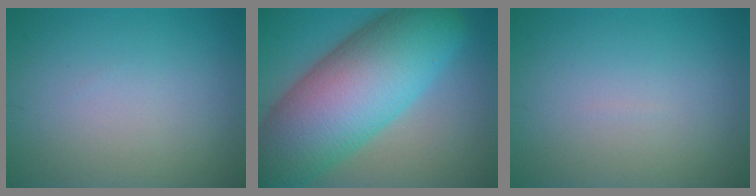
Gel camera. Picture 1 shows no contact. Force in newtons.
{"total": 16.0, "press": 16.0, "slide": 0.6}
{"total": 0.0}